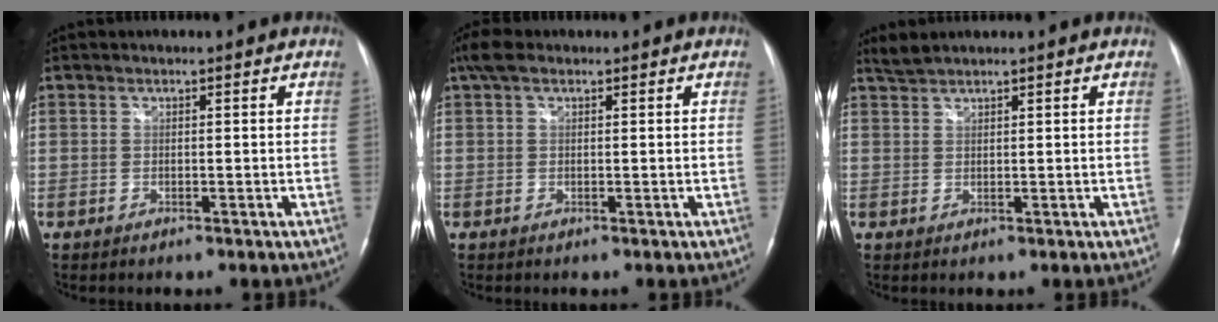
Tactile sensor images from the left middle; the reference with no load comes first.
{"total": 3.1, "force": [2.0, 1.4, 1.9], "torque": [-0.049, 0.028, 0.041]}
{"total": 1.9, "force": [1.9, -0.1, 0.3], "torque": [-0.013, 0.010, 0.043]}